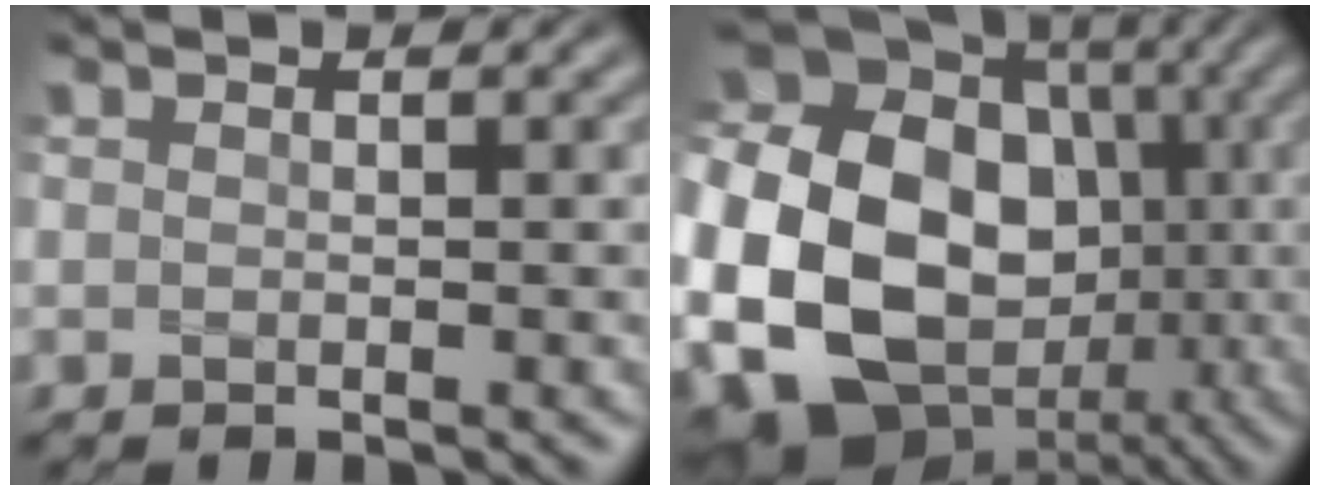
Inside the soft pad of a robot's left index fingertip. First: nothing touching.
{"total": 23.3, "force": [-2.7, 19.3, 12.7], "torque": [-0.277, -0.013, -0.095]}